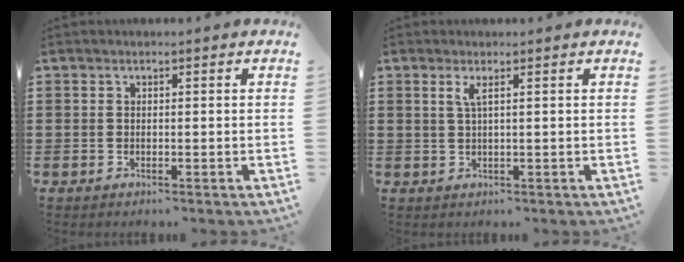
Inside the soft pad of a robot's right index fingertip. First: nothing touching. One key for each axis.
{"total": 1.8, "fx": 0.7, "fy": 0.0, "fz": 1.6, "tx": -0.035, "ty": -0.001, "tz": 0.011}